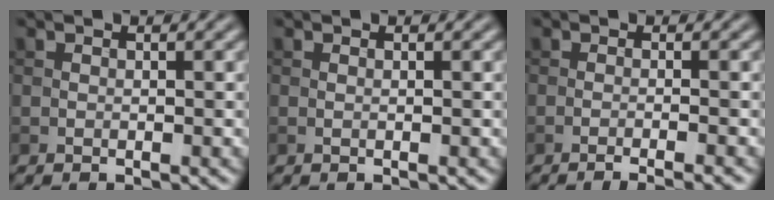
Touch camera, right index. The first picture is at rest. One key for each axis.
{"total": 0.0}
{"total": 3.0, "fx": -1.5, "fy": 0.8, "fz": 2.5, "tx": -0.018, "ty": 0.005, "tz": -0.031}